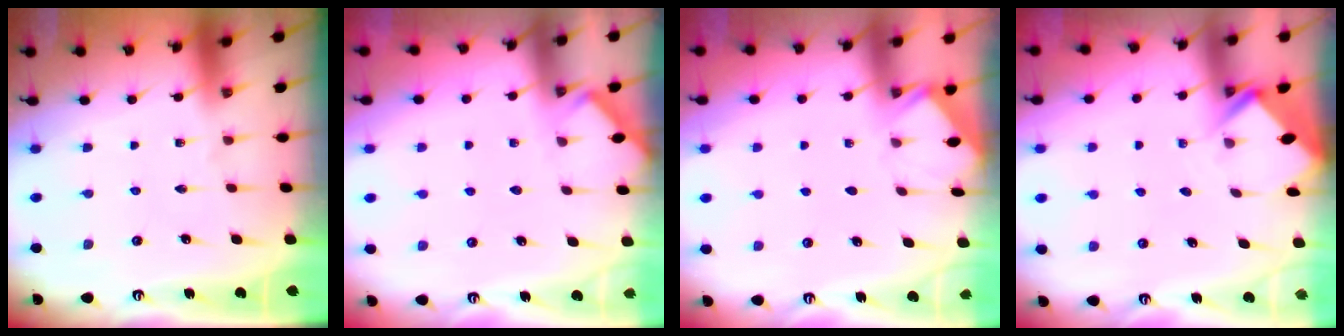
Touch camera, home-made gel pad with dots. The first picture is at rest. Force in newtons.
{"total": 2.3, "press": 2.3, "slide": 0.3}
{"total": 1.6, "press": 1.6, "slide": 0.1}
{"total": 2.8, "press": 2.8, "slide": 0.2}